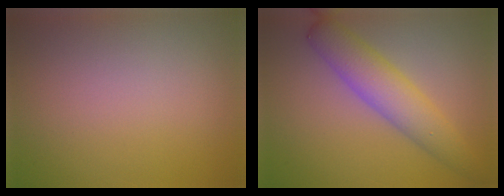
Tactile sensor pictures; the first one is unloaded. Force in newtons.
{"total": 4.9, "press": 4.9, "slide": 0.3}